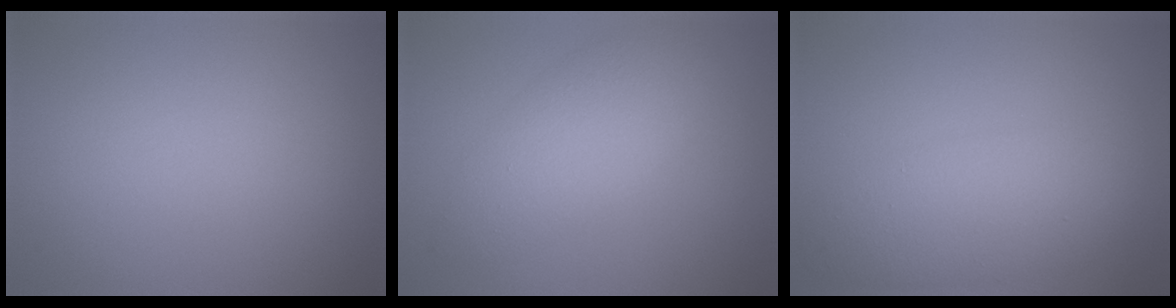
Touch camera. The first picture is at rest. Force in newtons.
{"total": 4.0, "press": 4.0, "slide": 0.3}
{"total": 4.9, "press": 4.9, "slide": 0.1}